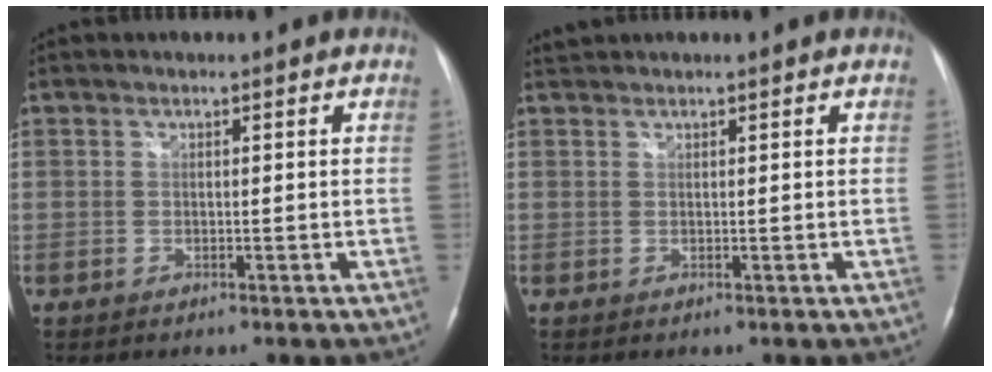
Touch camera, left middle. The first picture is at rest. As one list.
[{"total": 0.9, "force": [0.9, -0.1, -0.1], "torque": [-0.006, 0.015, 0.024]}]